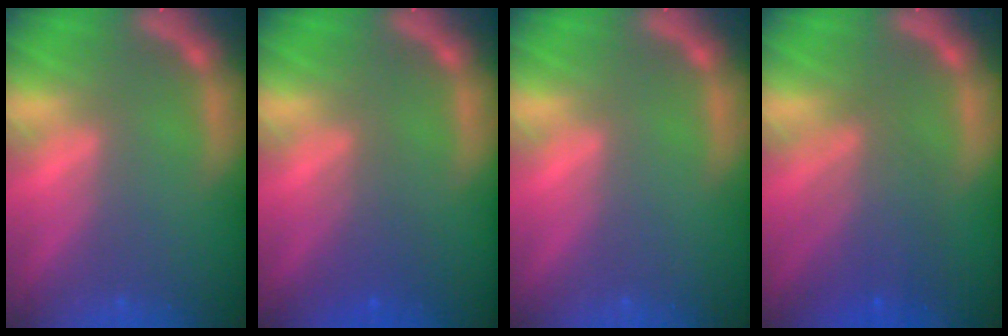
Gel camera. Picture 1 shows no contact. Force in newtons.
{"total": 2.4}
{"total": 0.0}
{"total": 5.0}